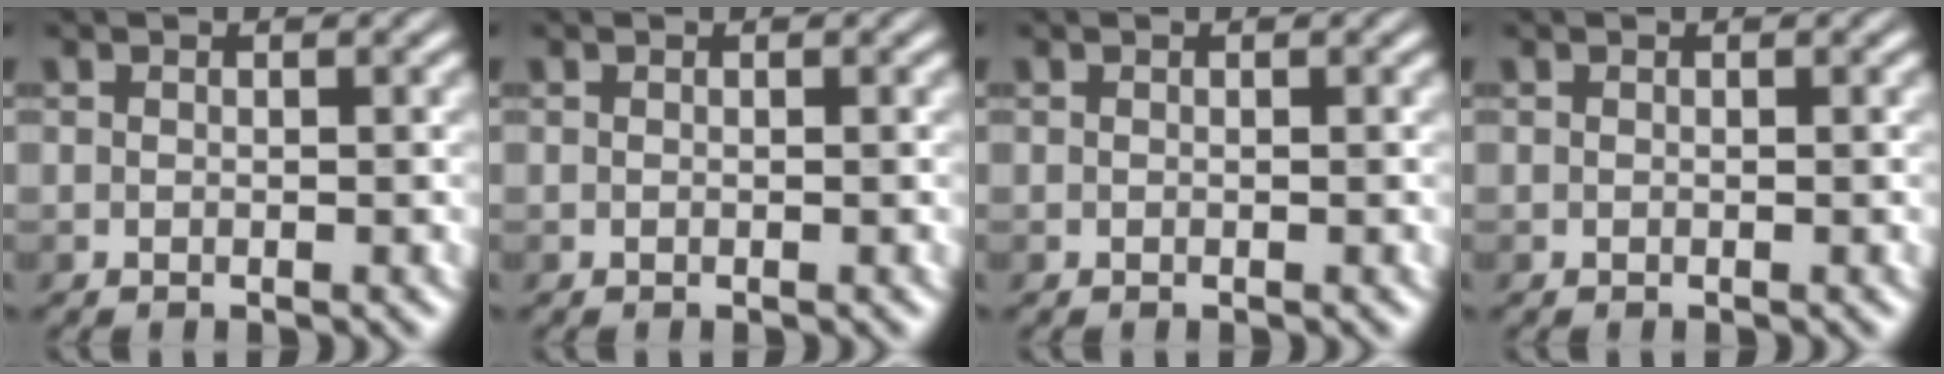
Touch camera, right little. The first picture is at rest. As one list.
[{"total": 0.0}, {"total": 0.0}, {"total": 0.0}]